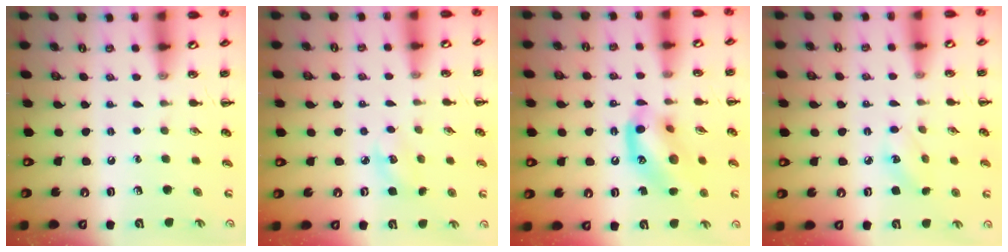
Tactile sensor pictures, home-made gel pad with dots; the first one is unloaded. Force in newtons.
{"total": 4.1, "press": 4.0, "slide": 0.9}
{"total": 13.6, "press": 13.5, "slide": 1.7}
{"total": 5.4, "press": 5.2, "slide": 1.4}